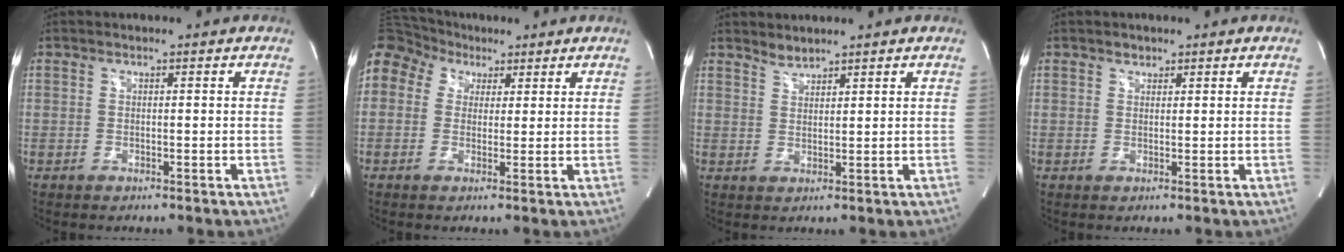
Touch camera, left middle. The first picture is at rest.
{"total": 20.2, "force": [8.9, 16.1, 8.3], "torque": [-0.275, 0.122, 0.174]}
{"total": 1.8, "force": [1.8, 0.2, 0.1], "torque": [-0.001, 0.002, 0.037]}
{"total": 1.1, "force": [0.8, 0.7, 0.2], "torque": [0.003, -0.003, 0.009]}